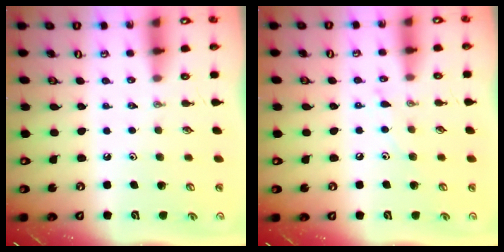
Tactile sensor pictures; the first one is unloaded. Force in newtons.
{"total": 6.0, "press": 6.0, "slide": 0.4}